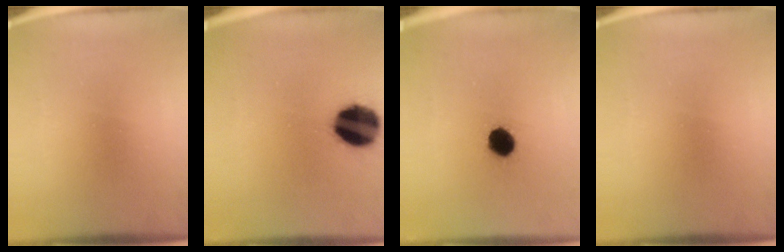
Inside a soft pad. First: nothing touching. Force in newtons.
{"total": 16.2}
{"total": 5.8}
{"total": 0.0}